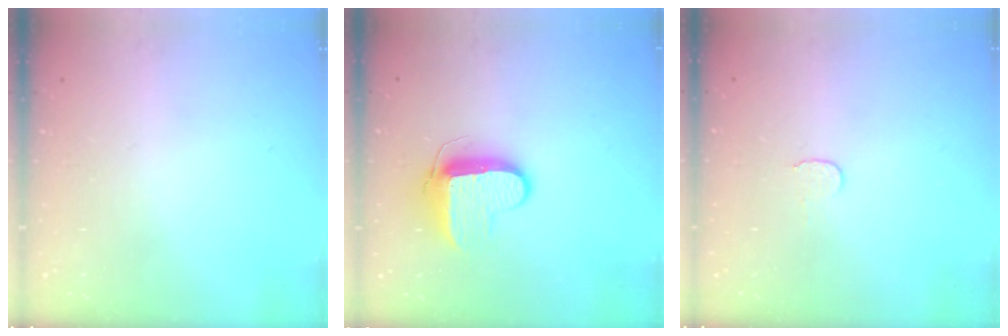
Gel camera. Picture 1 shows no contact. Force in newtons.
{"total": 9.9, "press": 9.8, "slide": 0.5}
{"total": 3.7, "press": 3.7, "slide": 0.3}